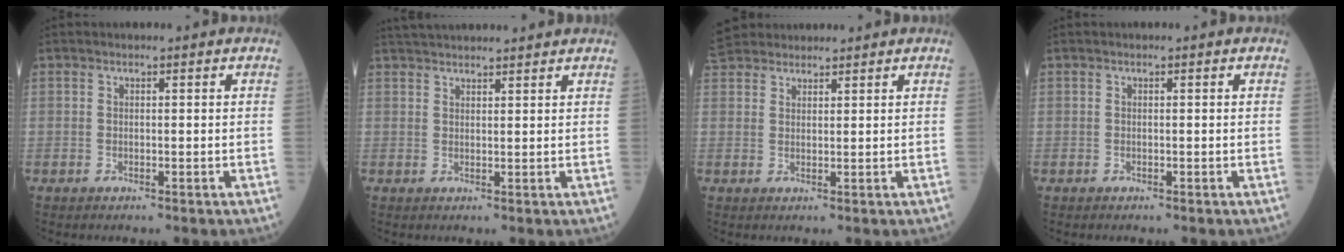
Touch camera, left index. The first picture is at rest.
{"total": 8.6, "force": [8.0, 0.7, 3.0], "torque": [-0.048, 0.038, 0.117]}
{"total": 7.4, "force": [6.6, 2.8, 1.9], "torque": [-0.037, 0.036, 0.126]}
{"total": 0.0}